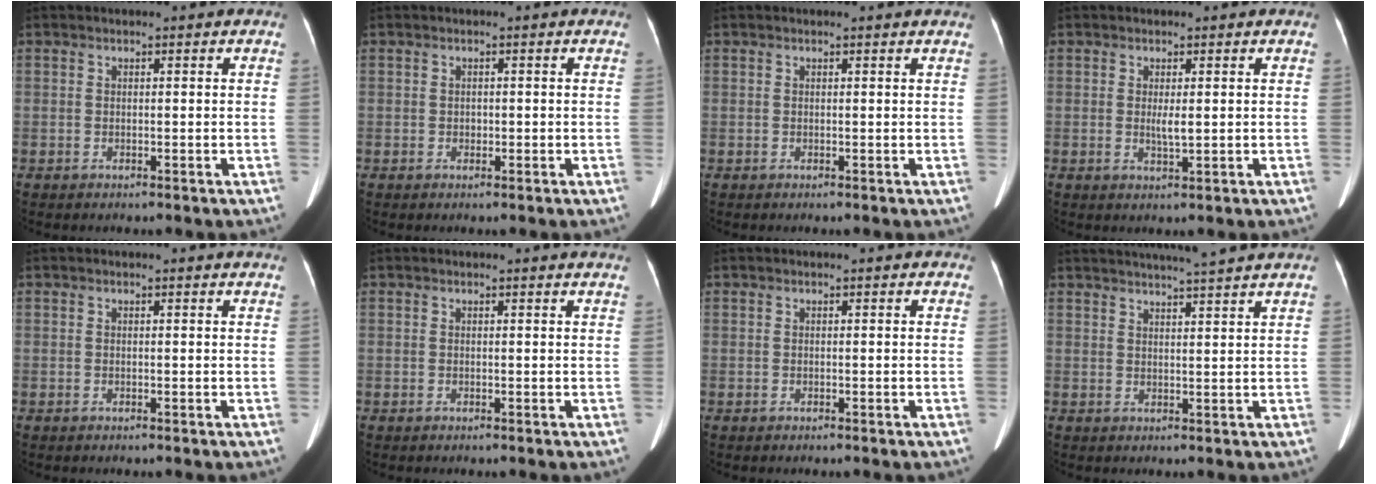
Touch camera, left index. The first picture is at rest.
{"total": 0.7, "force": [-0.1, 0.6, 0.4], "torque": [-0.006, 0.002, -0.003]}
{"total": 1.6, "force": [1.5, -0.2, 0.5], "torque": [-0.016, 0.002, 0.014]}
{"total": 1.9, "force": [0.2, 0.3, 1.9], "torque": [-0.038, -0.004, 0.005]}
{"total": 1.6, "force": [1.5, -0.2, 0.5], "torque": [-0.018, -0.003, 0.011]}
{"total": 3.3, "force": [3.1, -0.3, 1.0], "torque": [-0.015, 0.003, 0.024]}
{"total": 0.9, "force": [0.7, 0.3, 0.4], "torque": [-0.009, 0.009, 0.004]}
{"total": 10.3, "force": [9.3, -0.9, 4.5], "torque": [-0.072, 0.016, 0.119]}